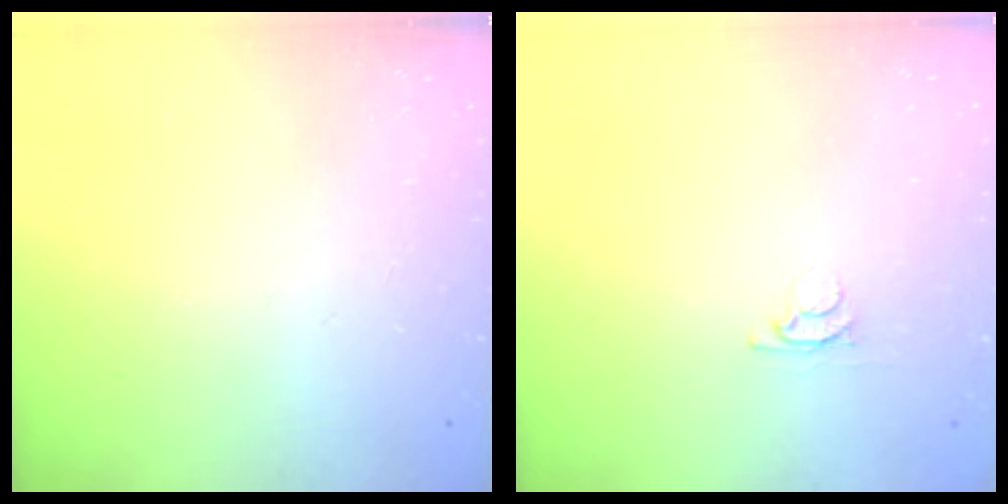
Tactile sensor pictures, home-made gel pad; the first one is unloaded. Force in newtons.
{"total": 3.3, "press": 3.3, "slide": 0.5}